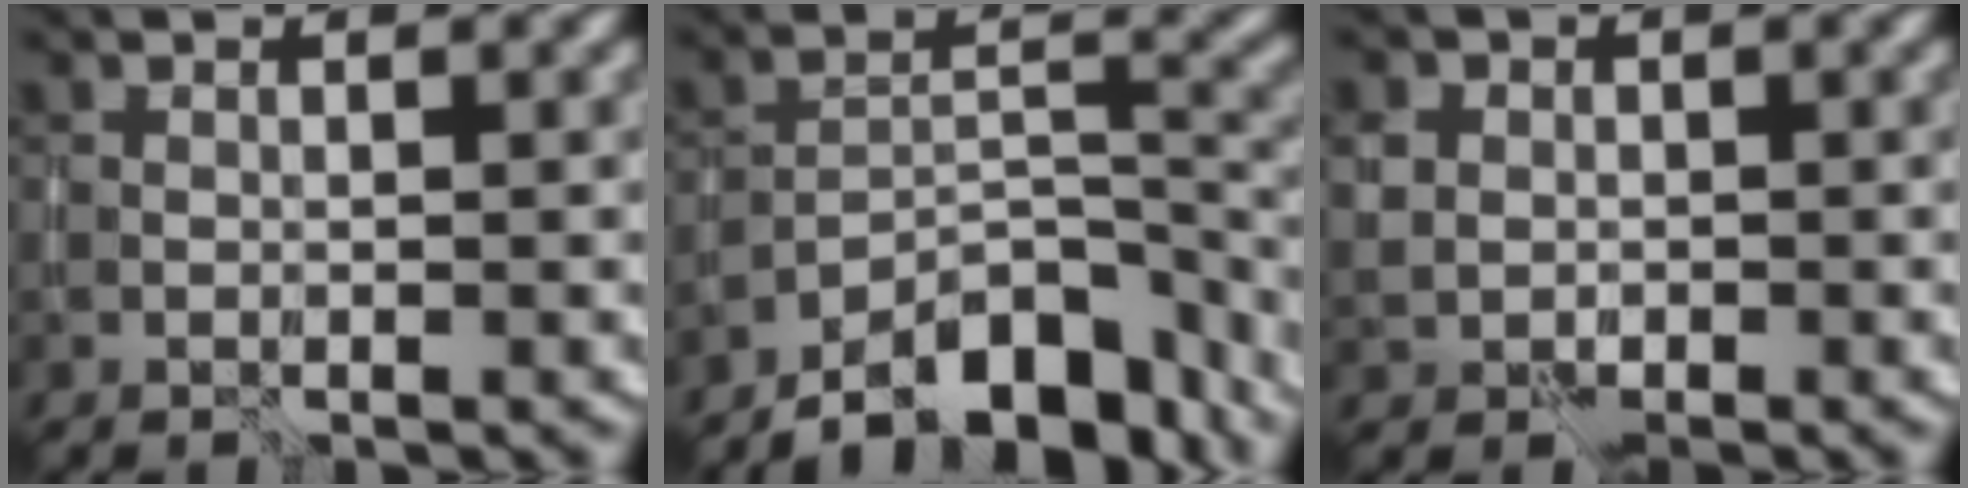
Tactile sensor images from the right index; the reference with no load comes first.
{"total": 9.2, "force": [-7.8, 2.7, 4.2], "torque": [-0.050, 0.003, -0.135]}
{"total": 2.3, "force": [0.3, 2.2, 0.5], "torque": [-0.023, 0.006, 0.005]}